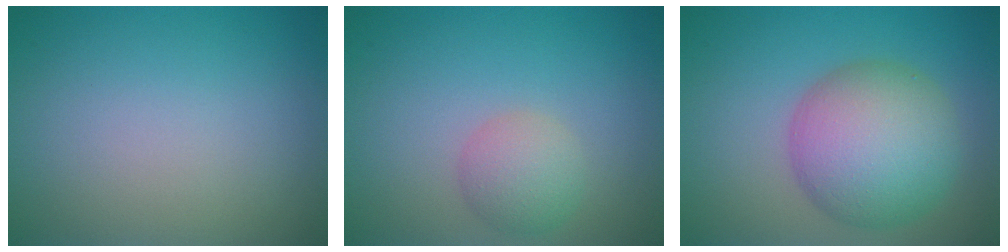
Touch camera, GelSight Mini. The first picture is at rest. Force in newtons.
{"total": 2.7, "press": 2.7, "slide": 0.2}
{"total": 8.4, "press": 8.4, "slide": 0.5}